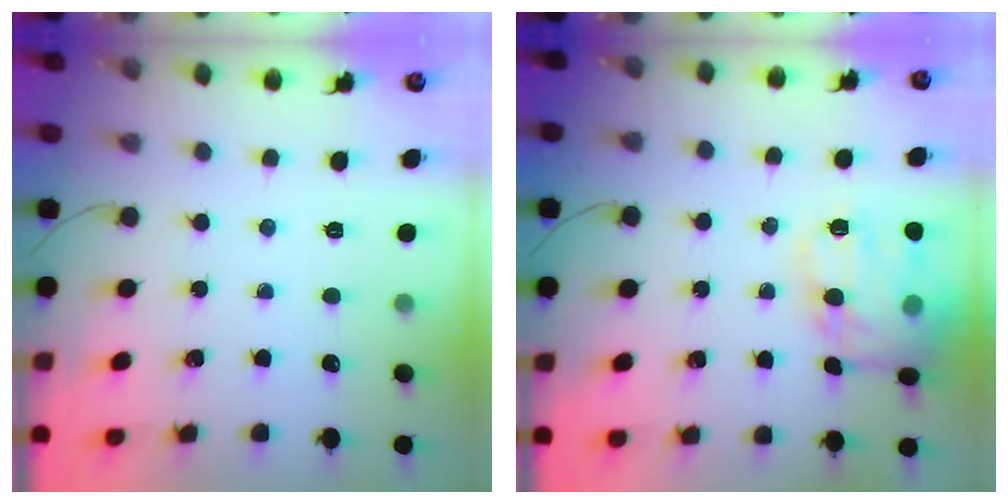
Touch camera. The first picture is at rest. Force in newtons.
{"total": 16.2, "press": 16.0, "slide": 2.5}